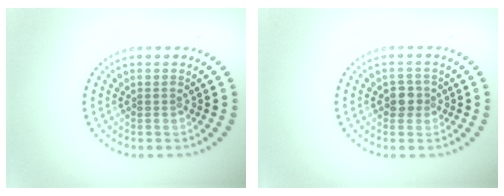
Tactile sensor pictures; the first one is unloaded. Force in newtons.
{"total": 1.8, "press": 1.6, "slide": 0.7}